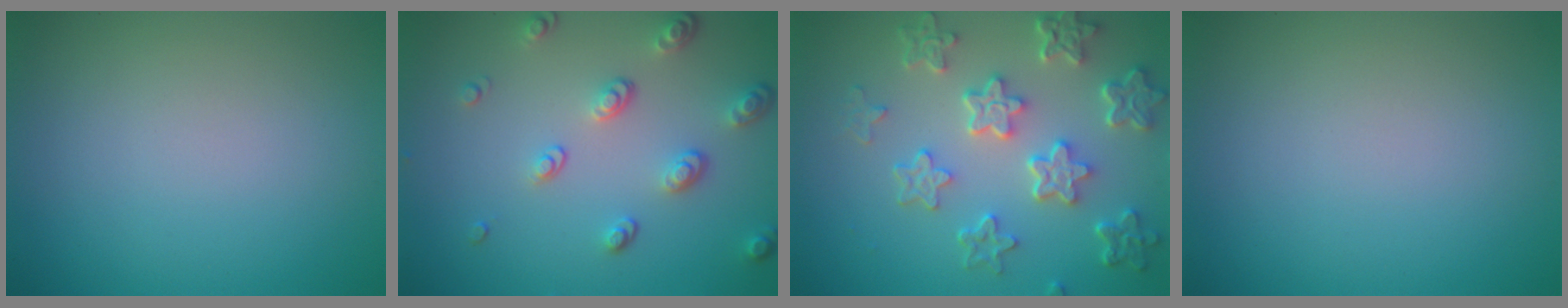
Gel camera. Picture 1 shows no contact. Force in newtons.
{"total": 3.3, "press": 2.7, "slide": 2.0}
{"total": 6.2, "press": 4.8, "slide": 4.0}
{"total": 0.0}